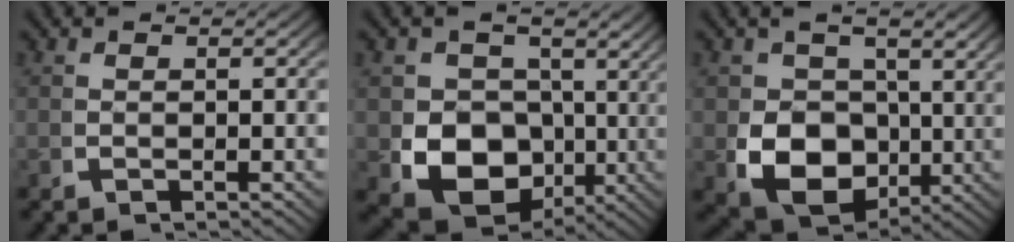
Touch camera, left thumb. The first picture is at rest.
{"total": 14.8, "force": [-0.3, 12.3, 8.2], "torque": [-0.173, -0.057, 0.008]}
{"total": 11.3, "force": [0.8, 8.6, 7.3], "torque": [-0.162, -0.053, 0.038]}